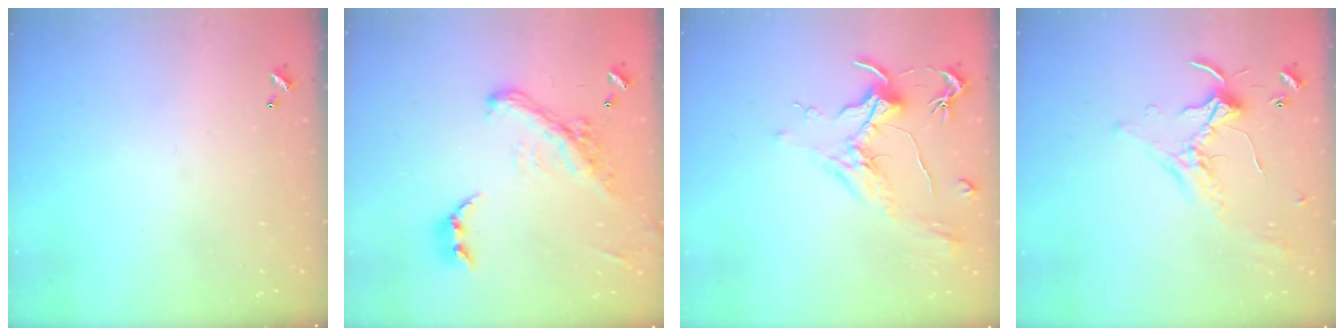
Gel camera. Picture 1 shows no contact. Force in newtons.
{"total": 5.9, "press": 5.8, "slide": 1.4}
{"total": 2.1, "press": 2.0, "slide": 0.8}
{"total": 0.9, "press": 0.8, "slide": 0.4}